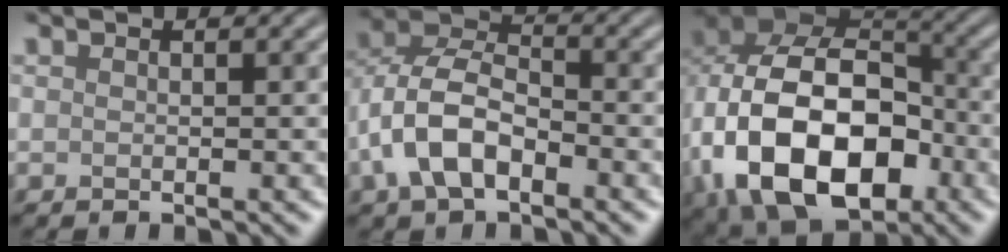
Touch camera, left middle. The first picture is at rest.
{"total": 6.9, "force": [-2.5, 4.0, 5.1], "torque": [-0.107, 0.010, -0.056]}
{"total": 16.0, "force": [-4.0, 10.8, 11.1], "torque": [-0.209, -0.025, -0.067]}